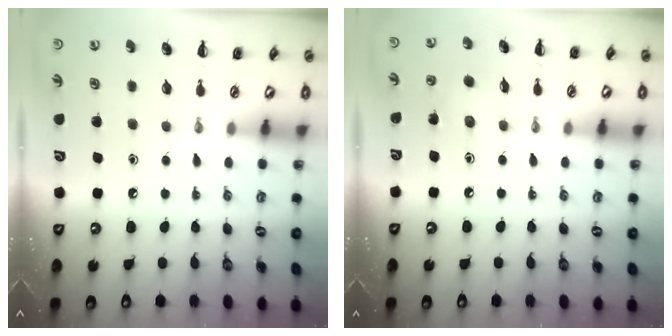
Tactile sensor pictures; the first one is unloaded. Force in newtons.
{"total": 2.9, "press": 2.8, "slide": 0.6}